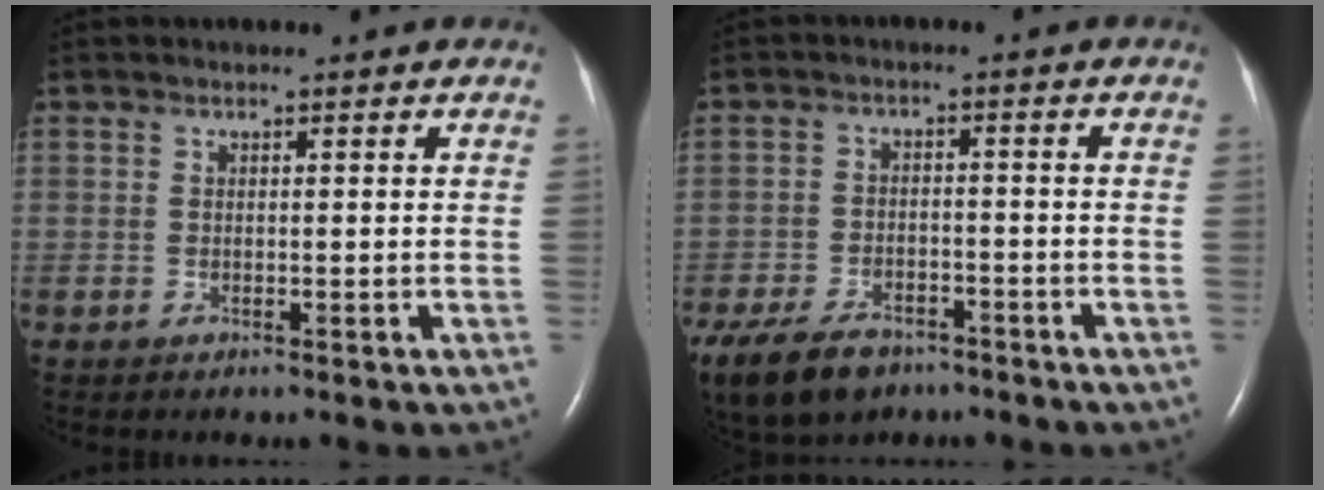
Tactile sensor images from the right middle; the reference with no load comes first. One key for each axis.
{"total": 14.3, "fx": -9.6, "fy": 8.3, "fz": 6.7, "tx": -0.187, "ty": -0.024, "tz": -0.149}